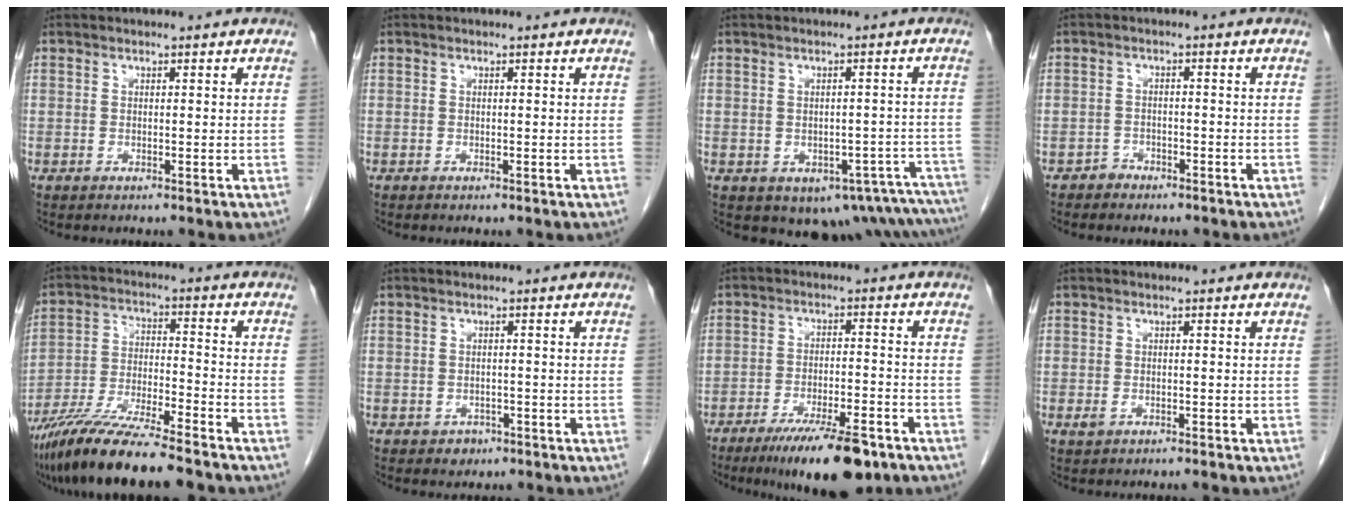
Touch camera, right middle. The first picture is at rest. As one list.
[{"total": 0.0}, {"total": 13.1, "force": [-10.5, 5.9, 5.1], "torque": [-0.009, 0.025, -0.108]}, {"total": 2.0, "force": [-1.5, 1.3, -0.1], "torque": [-0.002, 0.008, -0.027]}, {"total": 13.8, "force": [-11.3, 0.8, 7.9], "torque": [-0.147, -0.024, -0.197]}, {"total": 1.7, "force": [-1.0, 1.4, 0.4], "torque": [-0.005, 0.004, -0.010]}, {"total": 12.3, "force": [-8.6, 2.6, 8.4], "torque": [-0.126, -0.018, -0.137]}, {"total": 1.3, "force": [-0.7, 0.6, 0.9], "torque": [-0.018, 0.000, -0.007]}]